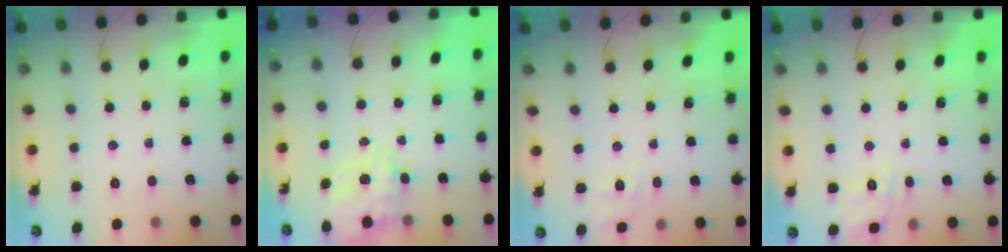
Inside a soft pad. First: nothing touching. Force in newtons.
{"total": 3.5, "press": 3.3, "slide": 1.0}
{"total": 2.0, "press": 0.6, "slide": 1.9}
{"total": 6.1, "press": 5.9, "slide": 1.6}